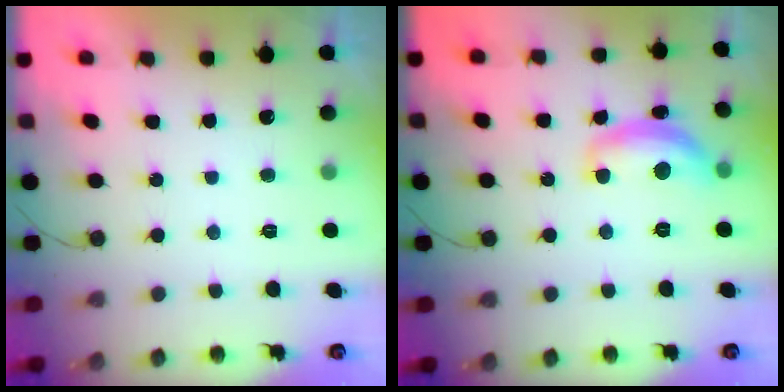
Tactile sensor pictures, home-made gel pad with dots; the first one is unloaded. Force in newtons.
{"total": 12.6, "press": 12.6, "slide": 0.9}